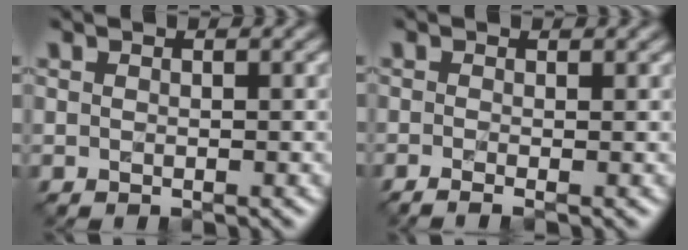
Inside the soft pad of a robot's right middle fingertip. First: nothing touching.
{"total": 1.7, "force": [-0.5, 0.6, 1.5], "torque": [-0.022, -0.005, -0.023]}